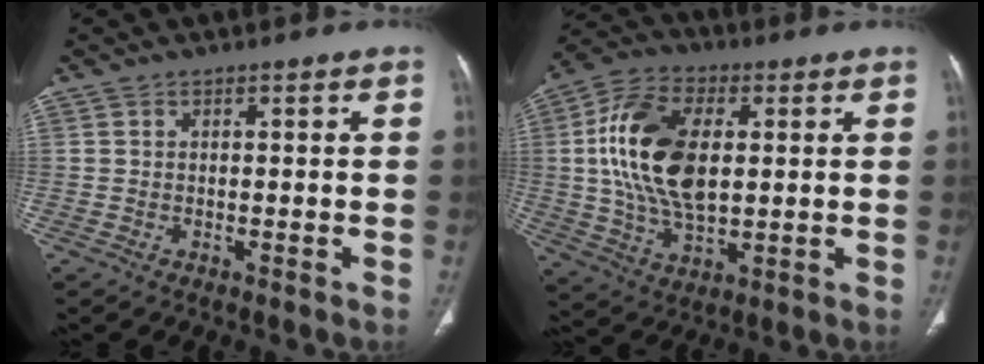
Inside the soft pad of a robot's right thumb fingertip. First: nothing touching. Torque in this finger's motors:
{"motor_torque": [2.49, 2.52, 2.01, -0.66, 0.72]}